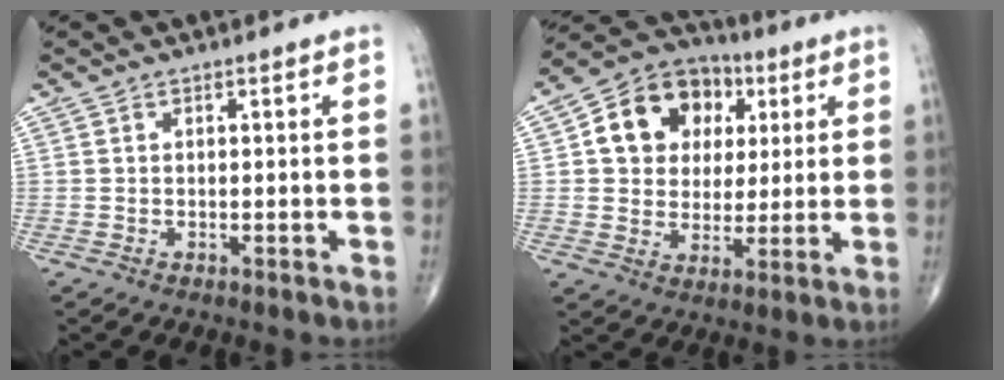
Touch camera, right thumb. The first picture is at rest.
{"total": 14.8, "force": [3.9, 12.1, 7.6], "torque": [-0.090, 0.006, 0.061]}